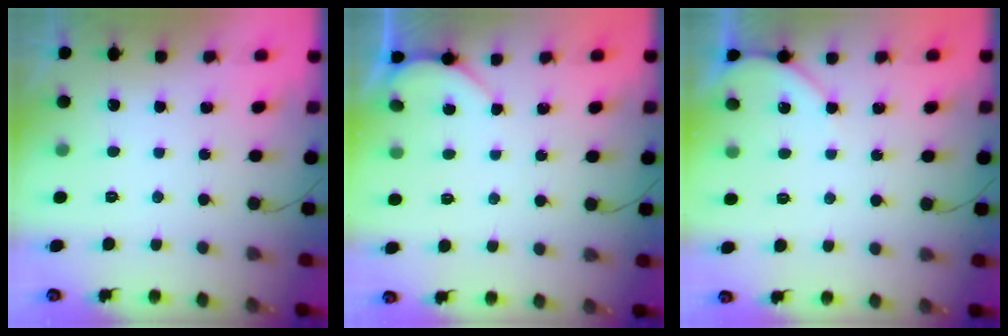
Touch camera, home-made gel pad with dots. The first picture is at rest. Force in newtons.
{"total": 2.5, "press": 2.4, "slide": 0.3}
{"total": 4.7, "press": 4.7, "slide": 0.5}